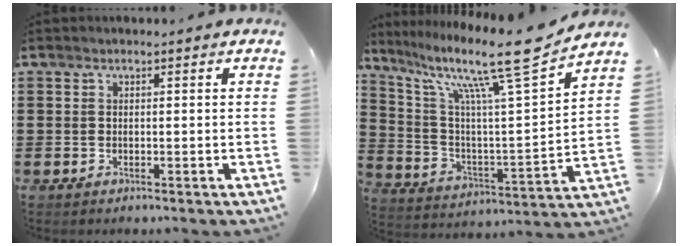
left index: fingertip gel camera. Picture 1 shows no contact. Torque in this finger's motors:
{"motor_torque": [2.14, 0.00, 0.33, 0.21]}